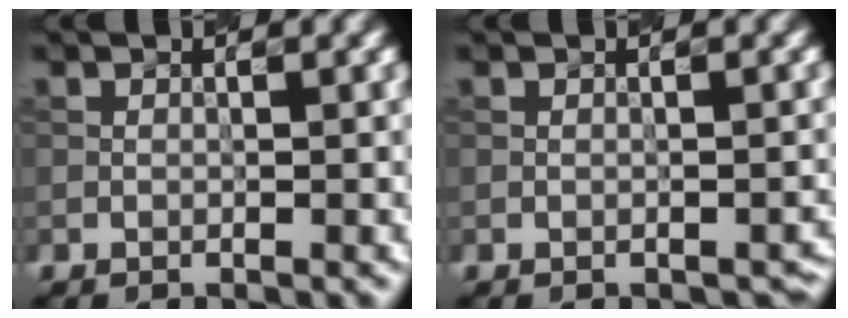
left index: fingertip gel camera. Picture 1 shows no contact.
{"total": 0.8, "force": [-0.6, 0.3, 0.4], "torque": [0.001, 0.003, -0.003]}